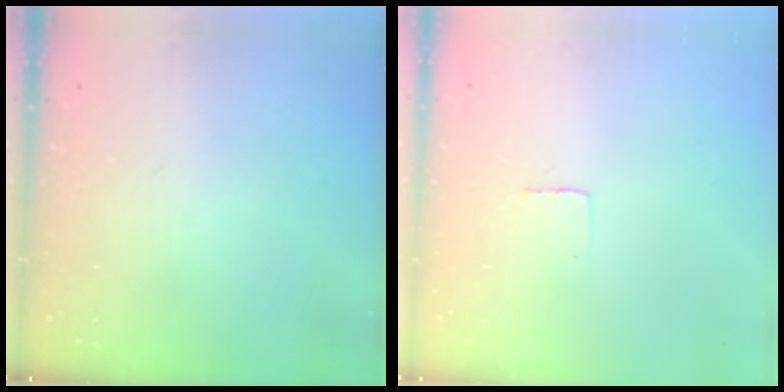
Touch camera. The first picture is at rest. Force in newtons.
{"total": 2.3, "press": 2.3, "slide": 0.1}